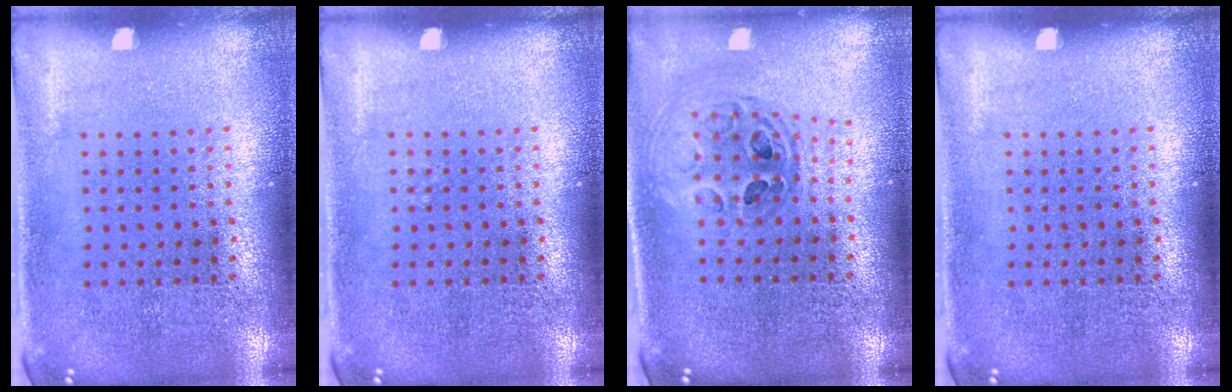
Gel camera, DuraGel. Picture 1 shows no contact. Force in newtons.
{"total": 0.0}
{"total": 1.0, "press": 1.0, "slide": 0.2}
{"total": 0.0}